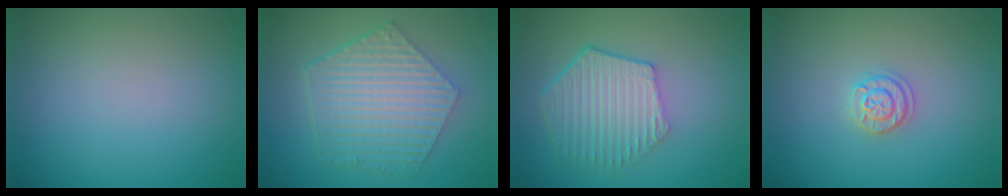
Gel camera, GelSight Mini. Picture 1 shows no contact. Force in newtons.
{"total": 6.5, "press": 4.7, "slide": 4.5}
{"total": 6.0, "press": 4.4, "slide": 4.0}
{"total": 1.8, "press": 1.8, "slide": 0.3}